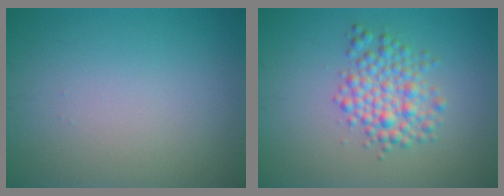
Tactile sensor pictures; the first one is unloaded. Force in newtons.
{"total": 3.8, "press": 3.8, "slide": 0.0}